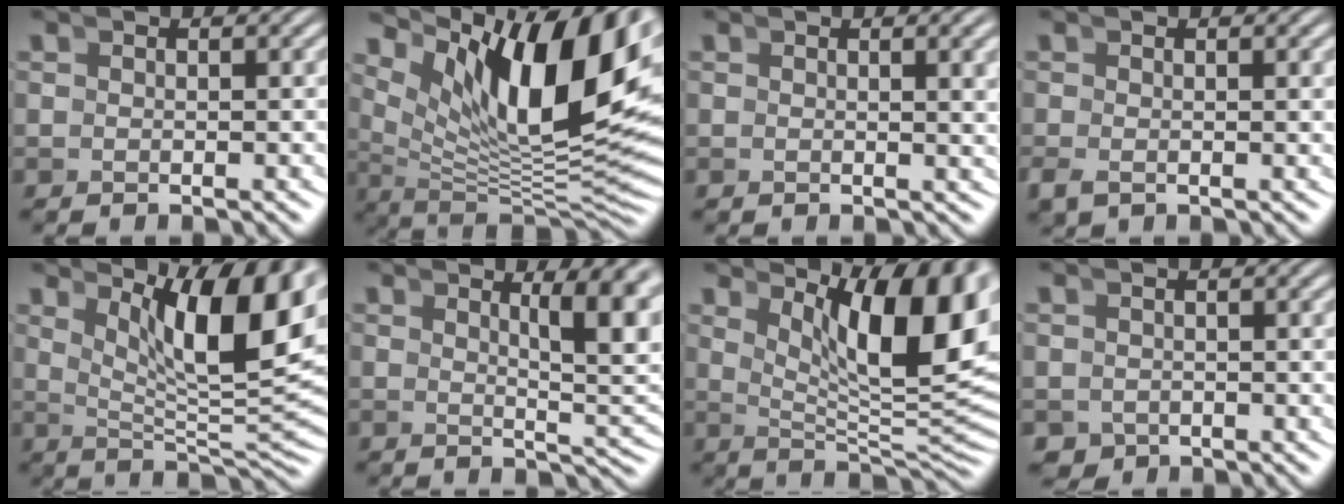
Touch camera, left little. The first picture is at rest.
{"total": 16.7, "force": [5.3, 8.0, 13.7], "torque": [-0.181, 0.023, 0.082]}
{"total": 1.5, "force": [0.6, -0.3, 1.3], "torque": [-0.013, 0.000, 0.009]}
{"total": 1.1, "force": [-0.6, 0.4, 0.8], "torque": [-0.018, -0.014, -0.002]}
{"total": 10.6, "force": [3.9, 3.2, 9.3], "torque": [-0.122, 0.003, 0.062]}
{"total": 4.9, "force": [1.5, 0.6, 4.7], "torque": [-0.044, -0.006, 0.026]}
{"total": 11.6, "force": [3.8, 4.0, 10.2], "torque": [-0.126, 0.003, 0.061]}
{"total": 3.2, "force": [-2.0, 2.3, 0.7], "torque": [-0.018, -0.026, -0.024]}